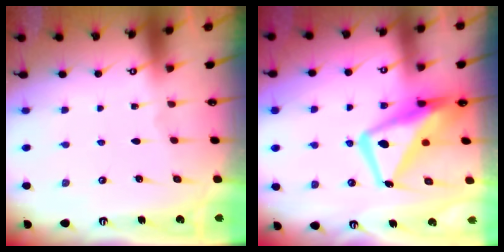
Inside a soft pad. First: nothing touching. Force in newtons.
{"total": 15.4, "press": 15.3, "slide": 1.5}